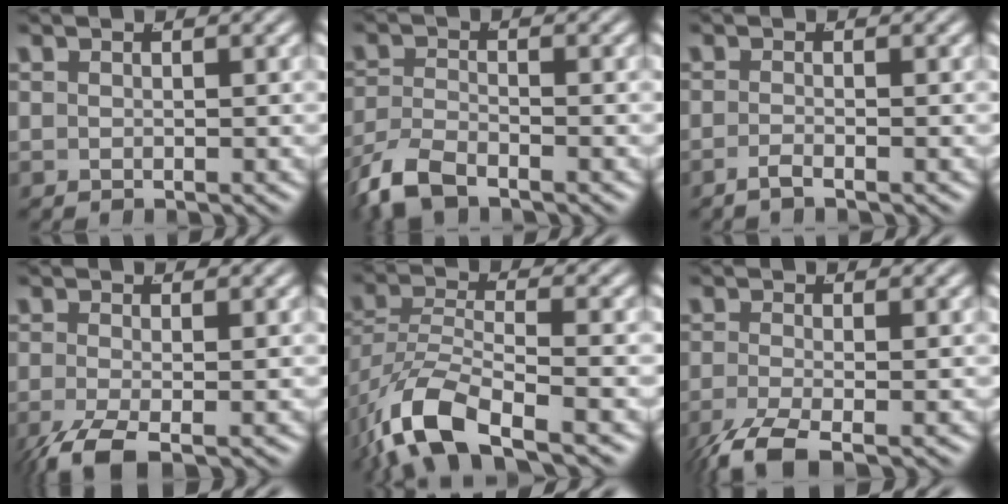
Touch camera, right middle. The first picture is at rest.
{"total": 4.0, "force": [-3.1, 1.6, 1.9], "torque": [-0.051, -0.017, -0.048]}
{"total": 1.5, "force": [-1.3, -0.3, 0.7], "torque": [-0.018, -0.005, -0.023]}
{"total": 4.0, "force": [-2.8, 1.3, 2.5], "torque": [-0.071, -0.034, -0.031]}
{"total": 7.1, "force": [-3.9, 3.2, 5.0], "torque": [-0.124, -0.039, -0.045]}
{"total": 4.4, "force": [-3.2, 1.2, 2.7], "torque": [-0.070, -0.031, -0.038]}